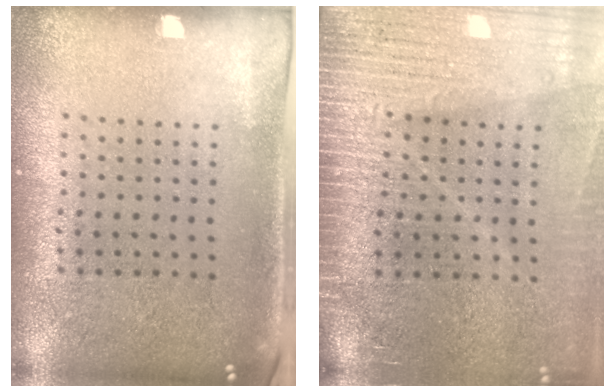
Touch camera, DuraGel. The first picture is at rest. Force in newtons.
{"total": 4.0, "press": 3.5, "slide": 2.0}